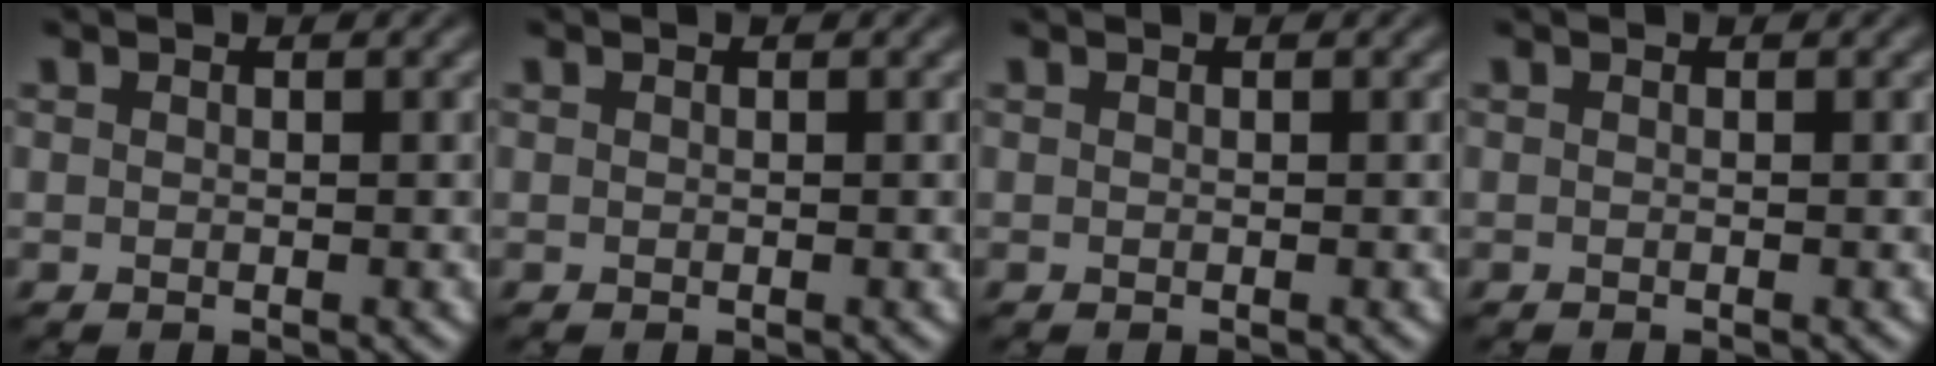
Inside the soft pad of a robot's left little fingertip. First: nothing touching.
{"total": 0.0}
{"total": 0.0}
{"total": 0.7, "force": [0.1, 0.3, 0.6], "torque": [-0.004, -0.002, -0.007]}